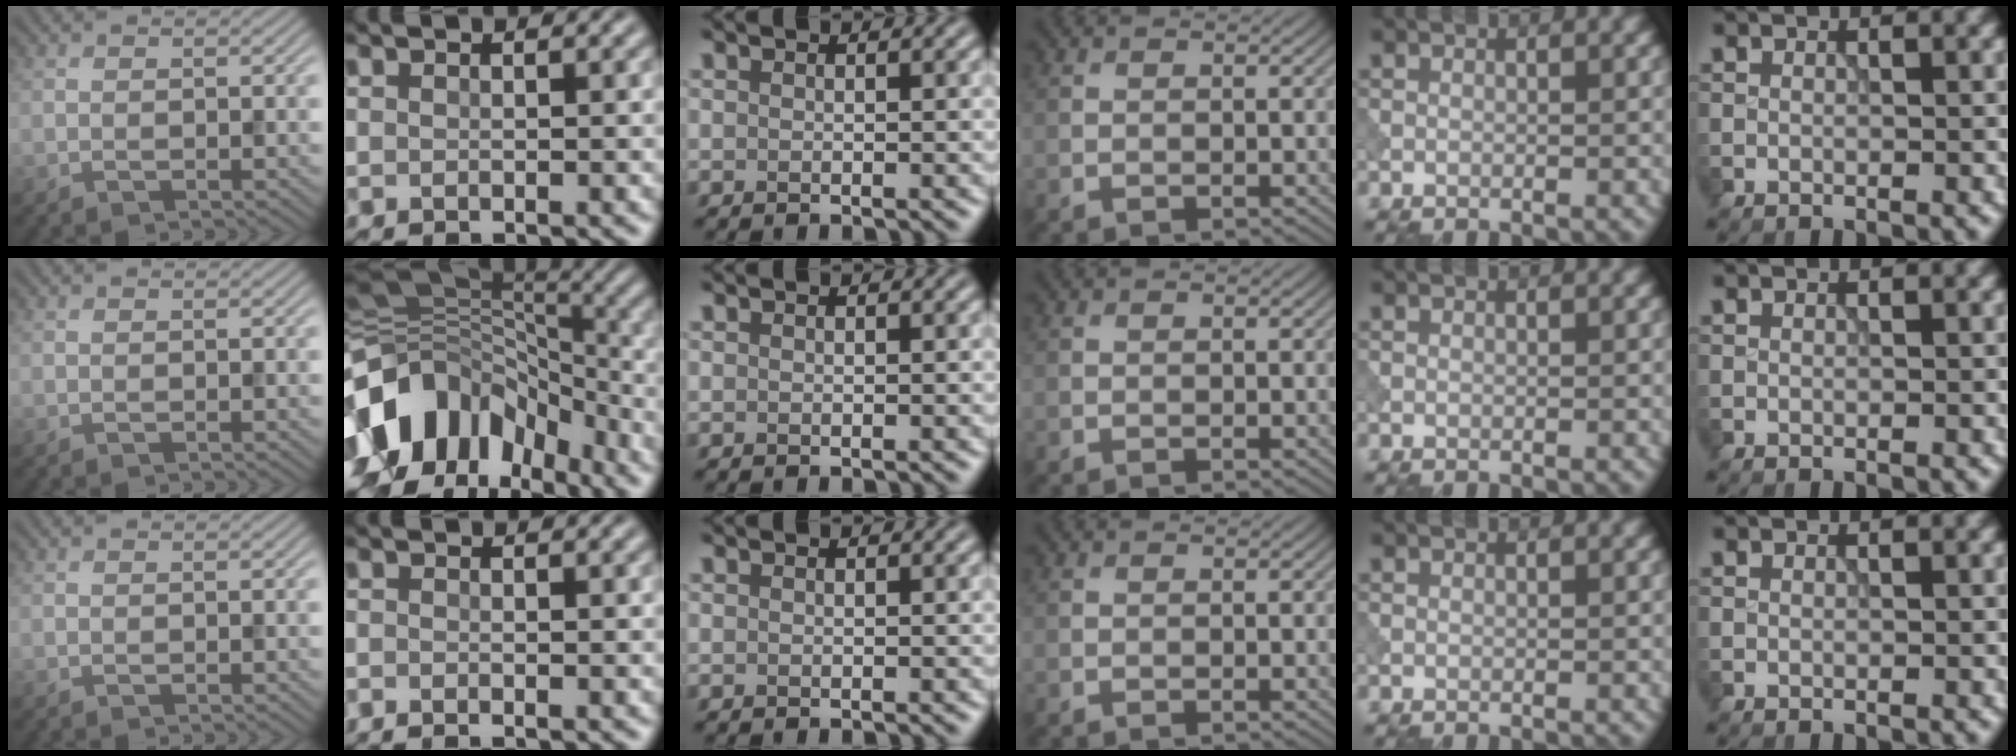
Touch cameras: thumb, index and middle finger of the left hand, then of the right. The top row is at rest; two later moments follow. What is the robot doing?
{"motion": "press", "object": "tv remote"}